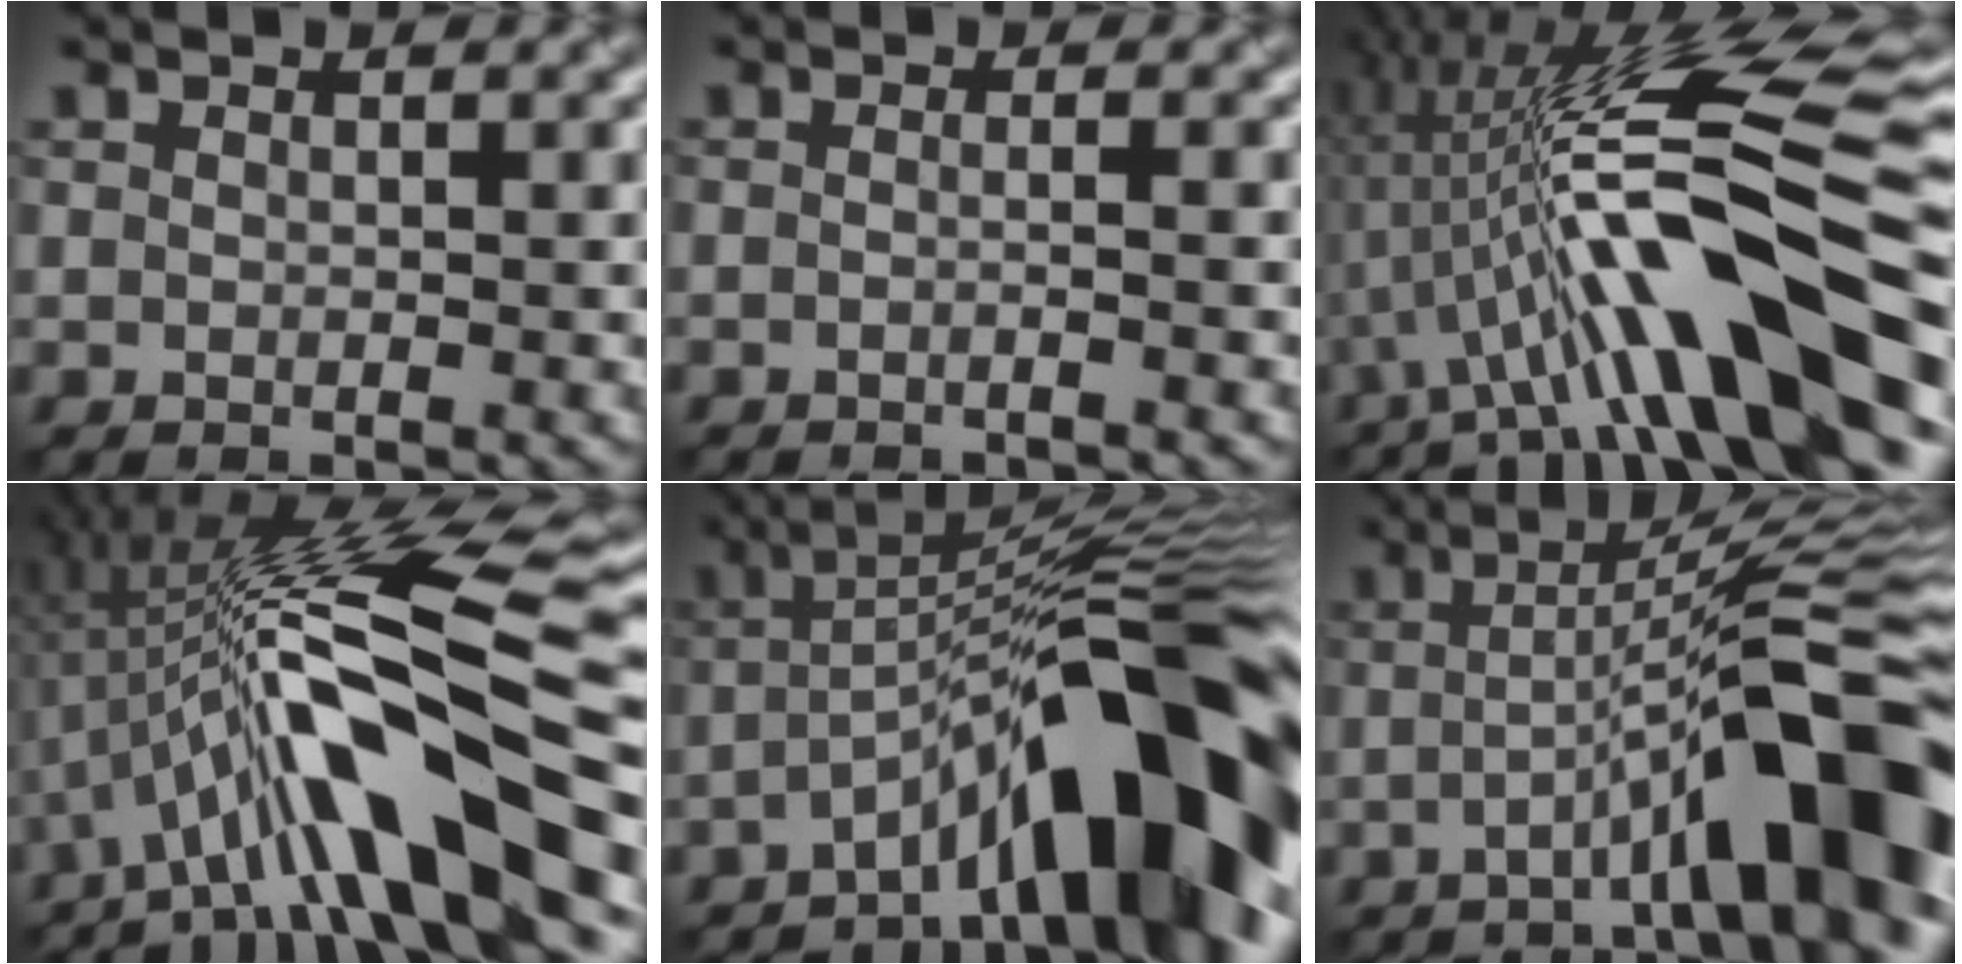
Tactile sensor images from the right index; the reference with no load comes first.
{"total": 1.2, "force": [-0.9, 0.3, 0.8], "torque": [-0.007, -0.010, -0.028]}
{"total": 14.1, "force": [-3.2, 3.2, 13.4], "torque": [-0.215, 0.033, -0.057]}
{"total": 13.4, "force": [-3.6, 3.1, 12.6], "torque": [-0.204, 0.028, -0.067]}
{"total": 12.3, "force": [-5.3, 3.1, 10.6], "torque": [-0.136, 0.020, -0.090]}
{"total": 10.8, "force": [-3.6, 1.8, 10.0], "torque": [-0.127, 0.022, -0.064]}